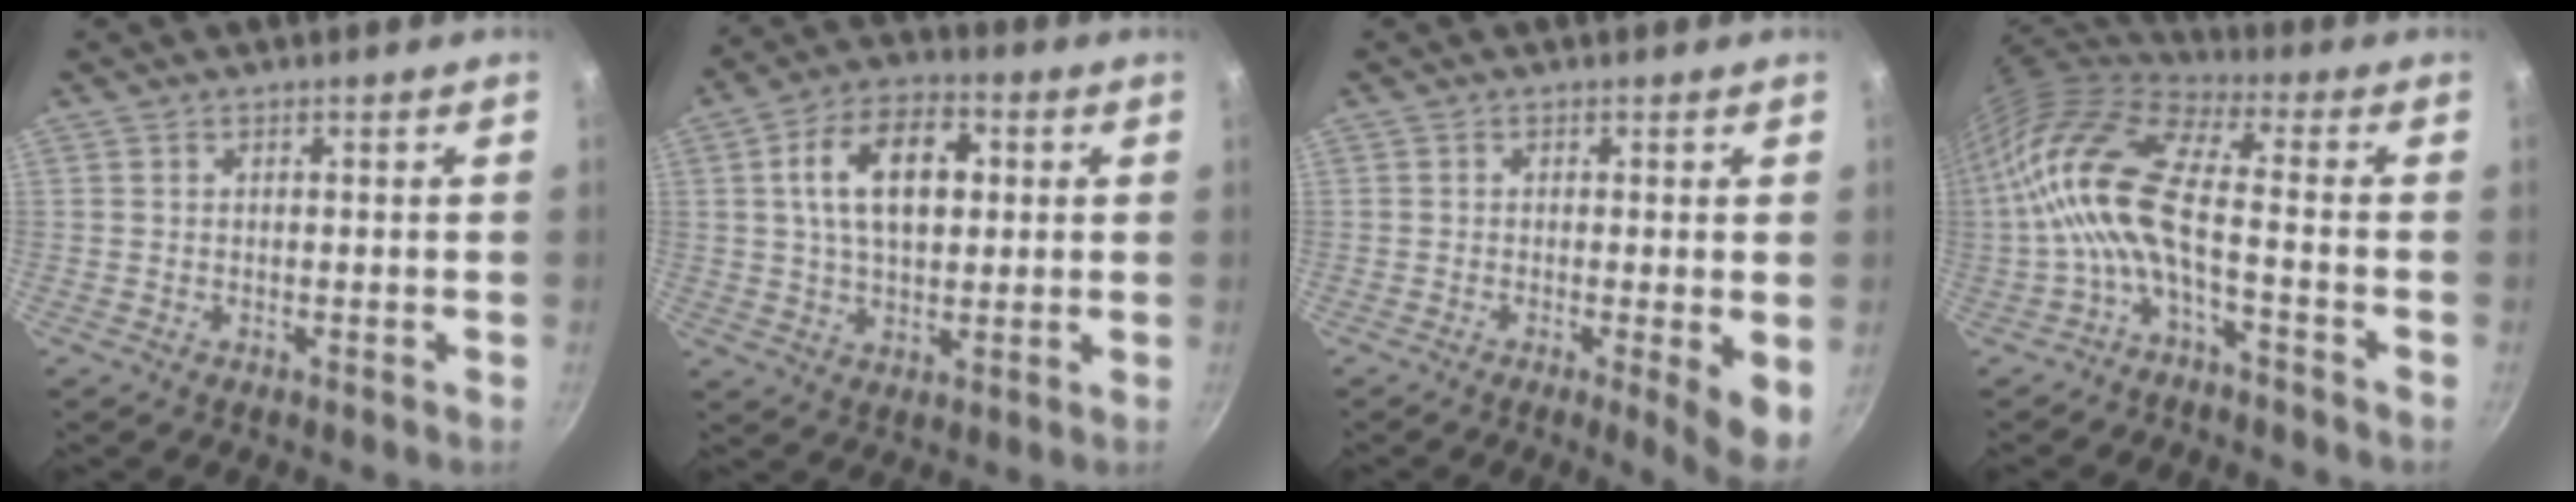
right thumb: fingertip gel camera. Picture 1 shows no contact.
{"total": 13.8, "force": [2.7, 8.3, 10.6], "torque": [-0.158, 0.013, 0.038]}
{"total": 5.4, "force": [-0.8, 0.7, 5.3], "torque": [-0.069, -0.011, -0.011]}
{"total": 14.9, "force": [-2.9, 5.4, 13.5], "torque": [-0.289, 0.034, -0.067]}